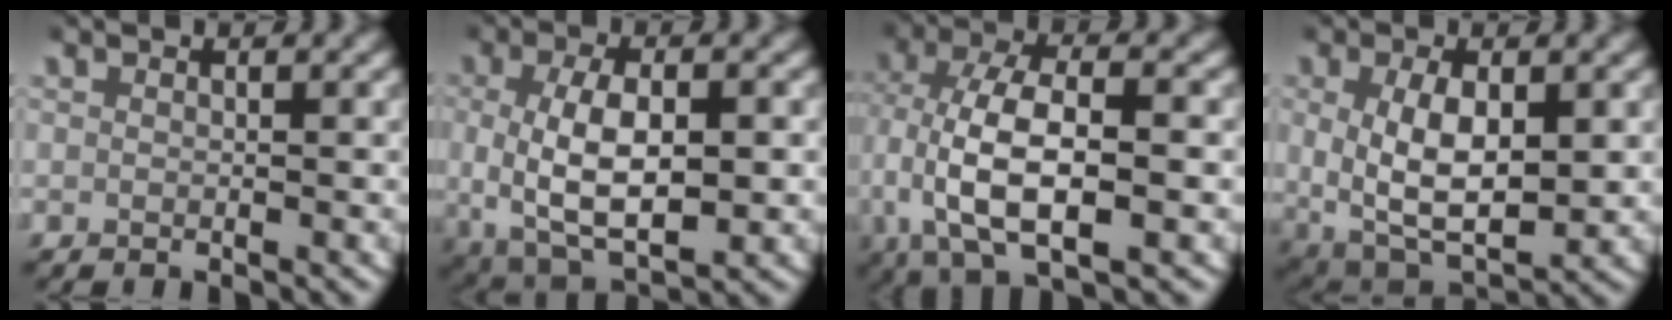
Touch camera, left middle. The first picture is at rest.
{"total": 8.4, "force": [-0.9, 5.1, 6.6], "torque": [-0.149, -0.023, 0.005]}
{"total": 8.1, "force": [-0.6, 4.3, 6.9], "torque": [-0.156, -0.017, 0.000]}
{"total": 8.4, "force": [-1.0, 5.8, 6.0], "torque": [-0.132, -0.041, 0.008]}